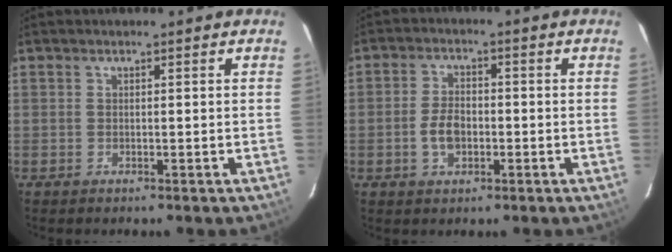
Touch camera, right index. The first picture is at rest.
{"total": 5.3, "force": [-1.4, 3.3, 3.8], "torque": [-0.080, 0.006, -0.021]}